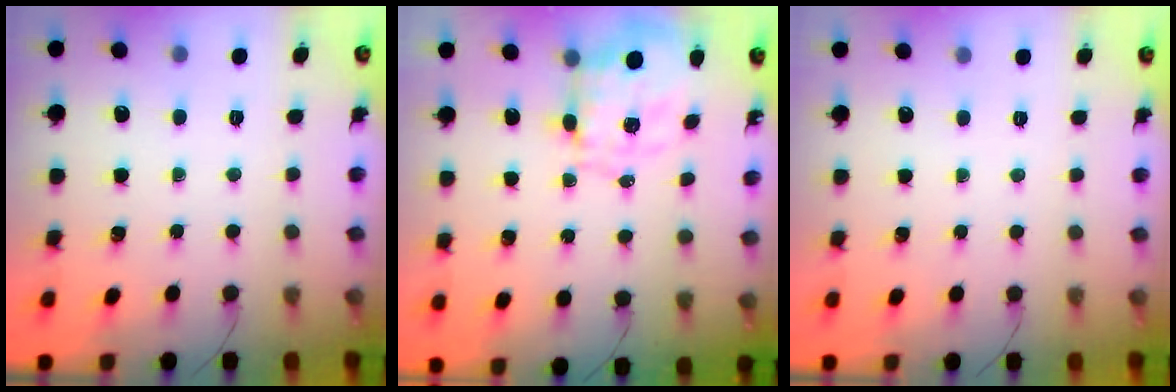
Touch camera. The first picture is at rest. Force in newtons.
{"total": 8.3, "press": 7.9, "slide": 2.4}
{"total": 2.5, "press": 2.4, "slide": 0.5}